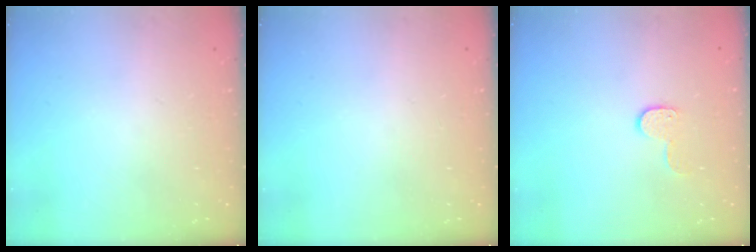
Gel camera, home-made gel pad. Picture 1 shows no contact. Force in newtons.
{"total": 0.0}
{"total": 5.9, "press": 5.9, "slide": 0.5}